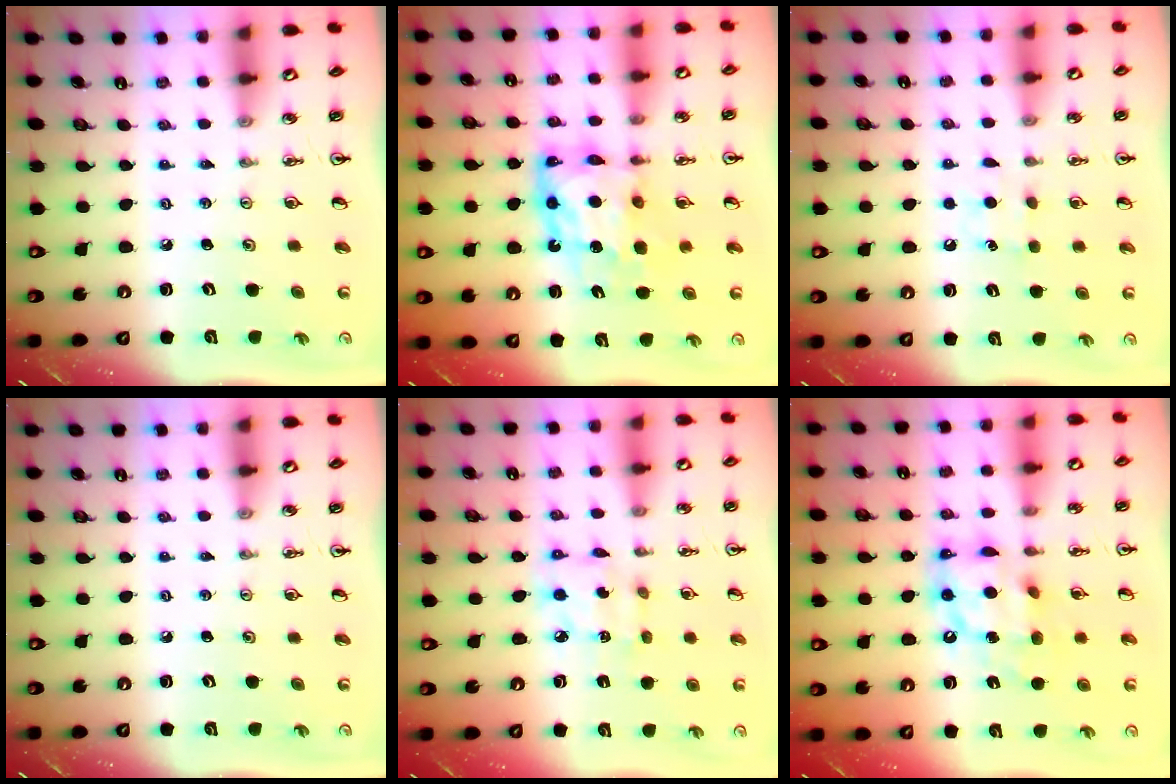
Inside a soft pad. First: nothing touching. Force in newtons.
{"total": 11.2, "press": 11.2, "slide": 0.6}
{"total": 7.2, "press": 7.2, "slide": 0.9}
{"total": 0.0}
{"total": 6.4, "press": 6.4, "slide": 0.3}
{"total": 12.7, "press": 12.7, "slide": 1.2}